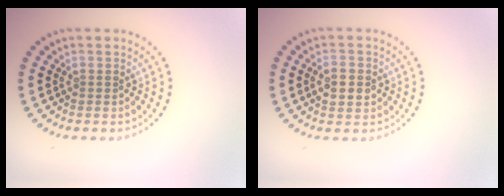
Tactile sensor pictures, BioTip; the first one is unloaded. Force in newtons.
{"total": 2.9, "press": 2.9, "slide": 0.1}